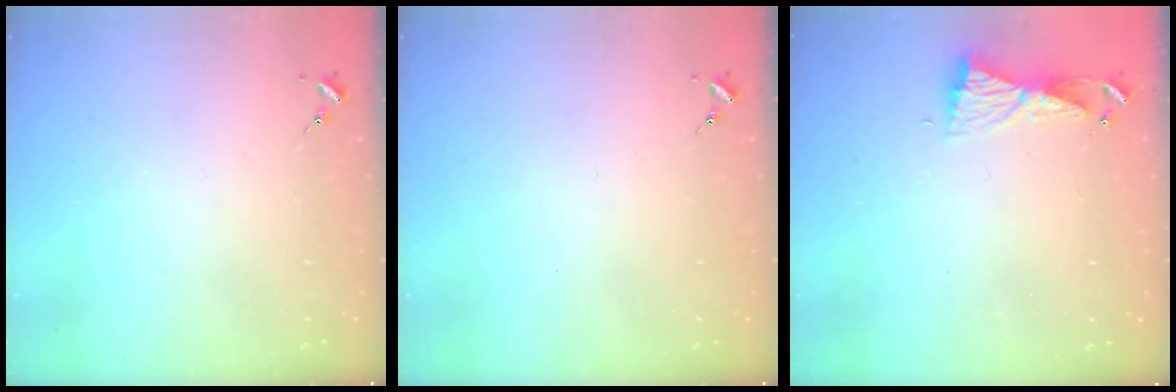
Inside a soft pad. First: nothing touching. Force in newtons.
{"total": 0.0}
{"total": 5.9, "press": 5.9, "slide": 0.6}